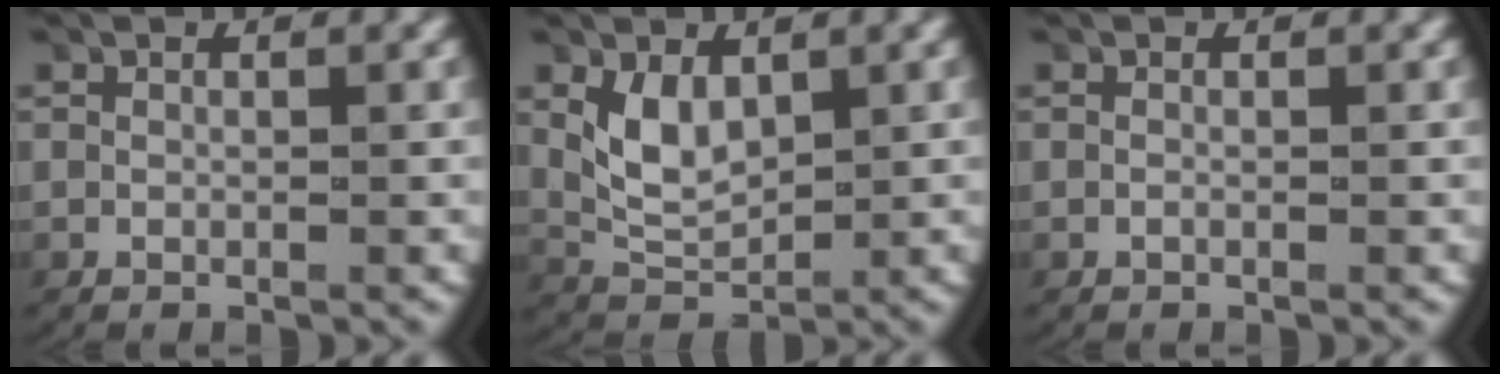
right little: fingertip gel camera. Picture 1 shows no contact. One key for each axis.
{"total": 4.4, "fx": 0.6, "fy": 3.0, "fz": 3.2, "tx": -0.074, "ty": -0.015, "tz": 0.019}
{"total": 0.0}